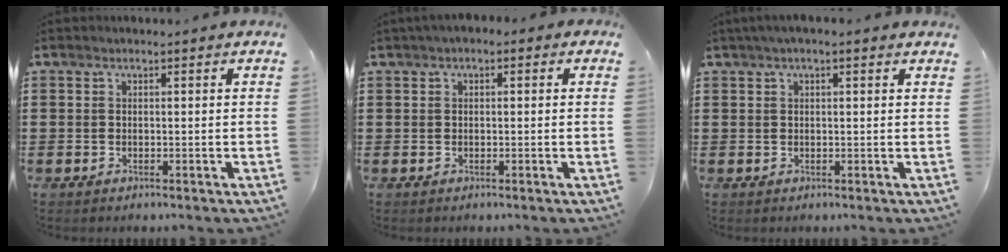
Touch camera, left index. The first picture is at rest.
{"total": 1.2, "force": [0.2, 0.8, 0.9], "torque": [-0.019, 0.006, 0.003]}
{"total": 1.6, "force": [0.9, 0.2, 1.3], "torque": [-0.026, 0.004, 0.015]}